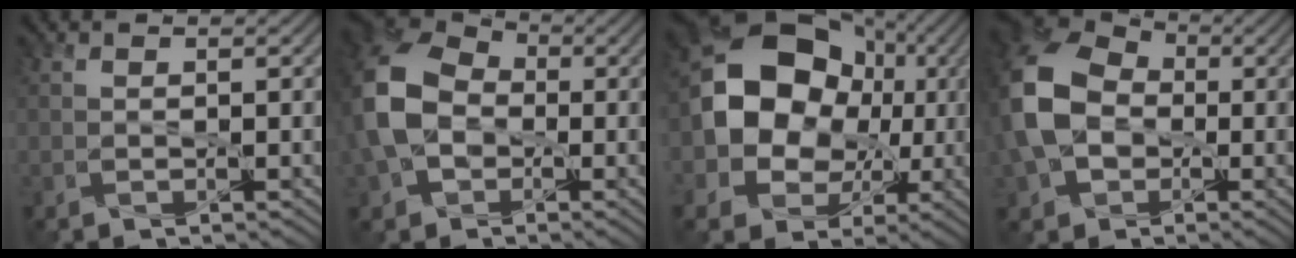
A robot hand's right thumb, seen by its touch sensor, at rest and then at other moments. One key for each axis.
{"total": 12.4, "fx": -1.3, "fy": 9.6, "fz": 7.7, "tx": -0.223, "ty": -0.022, "tz": -0.022}
{"total": 13.6, "fx": 0.3, "fy": 11.4, "fz": 7.4, "tx": -0.136, "ty": -0.001, "tz": -0.007}
{"total": 13.7, "fx": -1.0, "fy": 10.6, "fz": 8.5, "tx": -0.242, "ty": -0.025, "tz": -0.011}